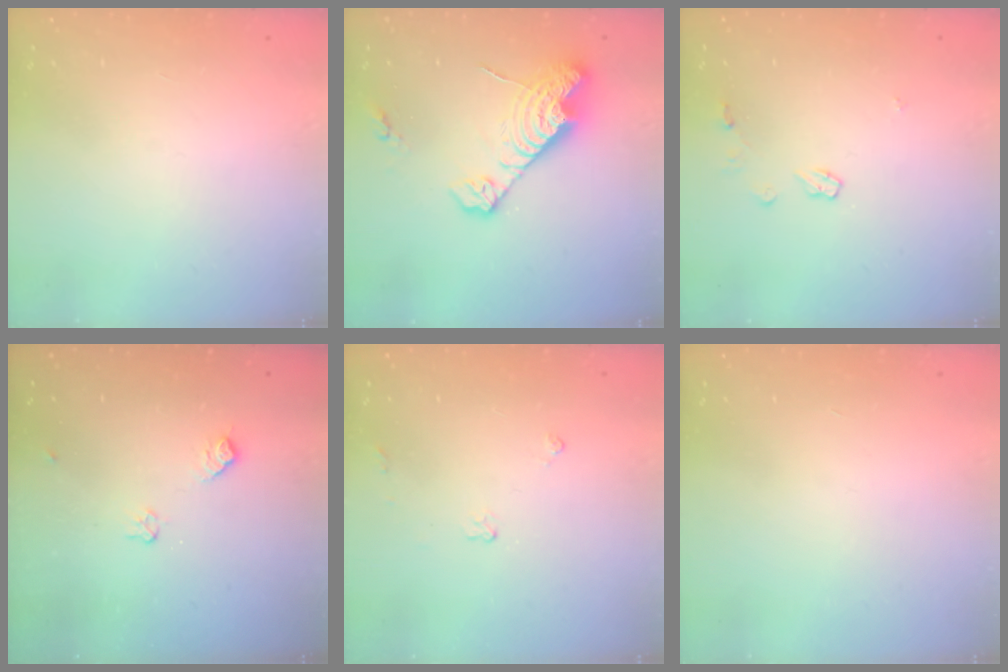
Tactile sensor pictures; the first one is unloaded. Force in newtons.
{"total": 14.2, "press": 14.2, "slide": 1.3}
{"total": 4.9, "press": 4.9, "slide": 0.5}
{"total": 7.0, "press": 6.9, "slide": 1.1}
{"total": 3.9, "press": 3.9, "slide": 0.6}
{"total": 0.0}